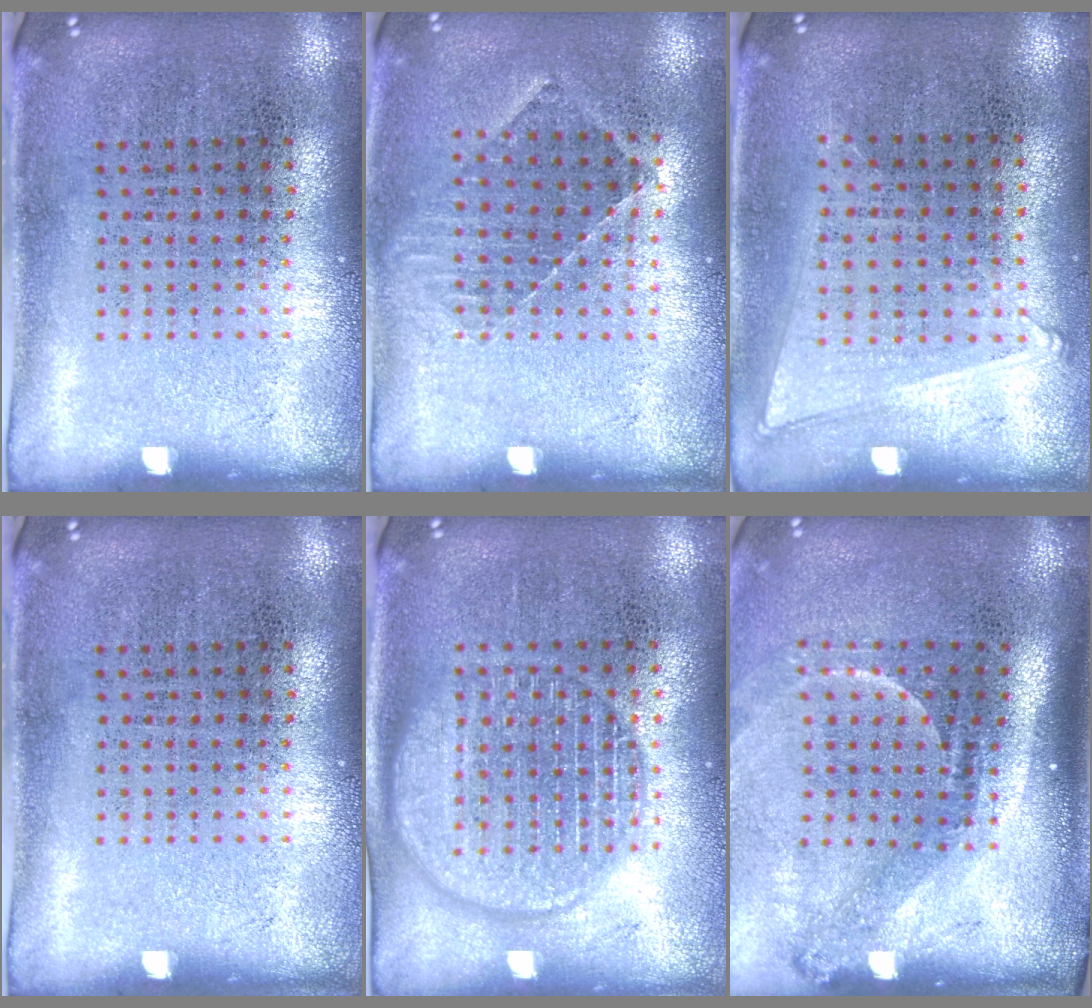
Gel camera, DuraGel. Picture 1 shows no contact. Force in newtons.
{"total": 1.0, "press": 0.9, "slide": 0.2}
{"total": 1.0, "press": 0.9, "slide": 0.5}
{"total": 0.0}
{"total": 2.6, "press": 2.6, "slide": 0.4}
{"total": 2.2, "press": 1.5, "slide": 1.6}